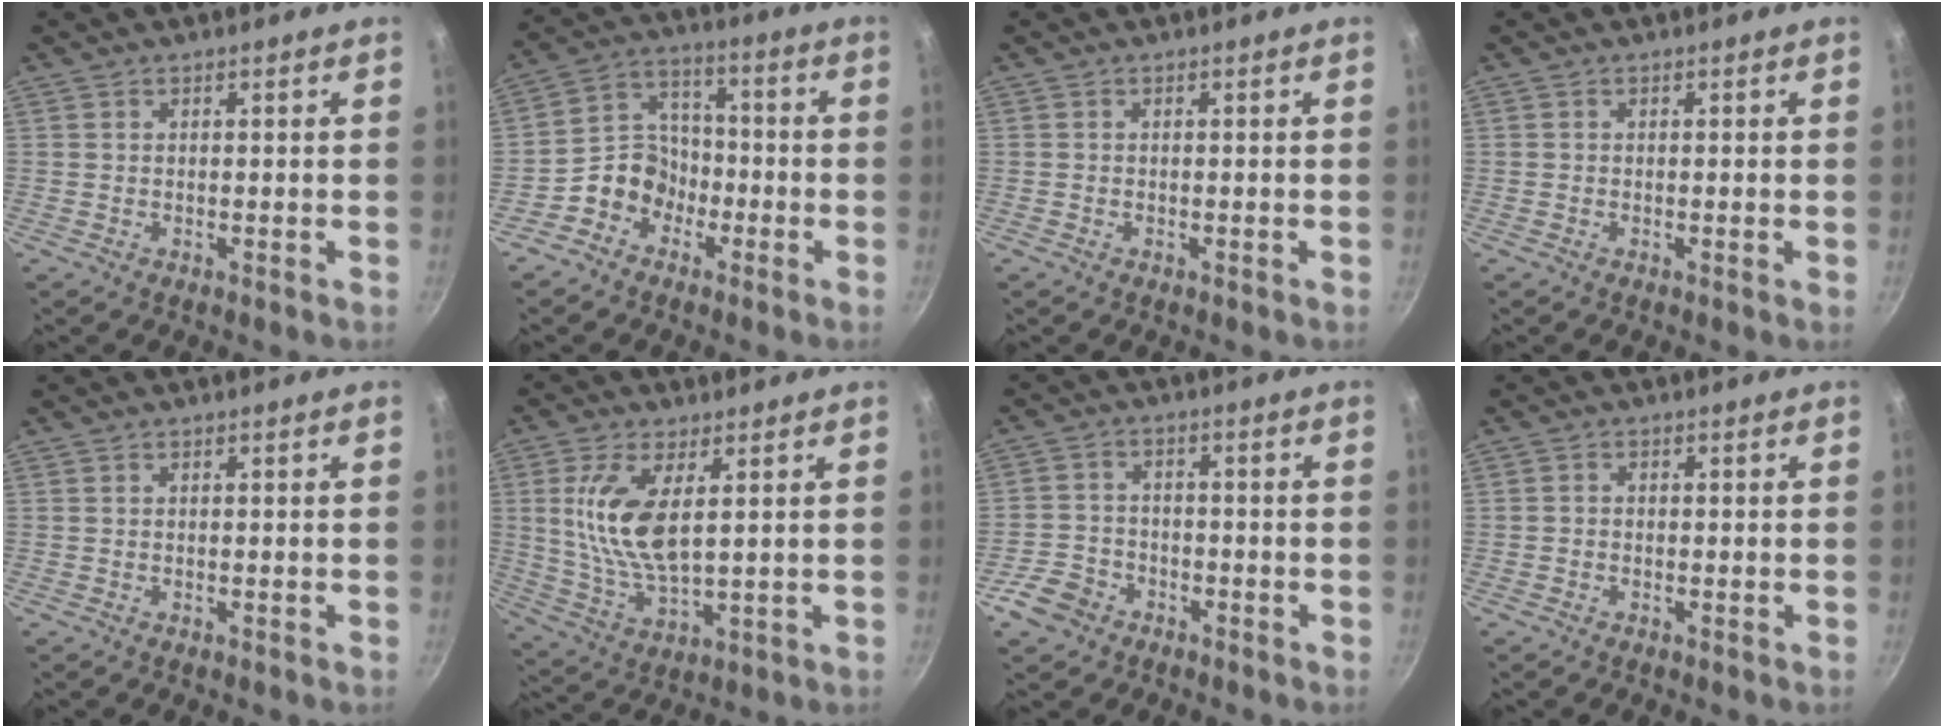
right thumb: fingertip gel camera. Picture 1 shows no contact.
{"total": 8.8, "force": [-4.3, 7.2, 3.0], "torque": [-0.008, 0.054, -0.090]}
{"total": 0.0}
{"total": 0.5, "force": [-0.1, 0.0, 0.5], "torque": [-0.009, -0.001, -0.004]}
{"total": 0.0}
{"total": 12.1, "force": [2.9, 5.3, 10.5], "torque": [-0.208, -0.016, 0.065]}
{"total": 6.3, "force": [-3.7, 4.6, 2.3], "torque": [-0.032, 0.034, -0.069]}
{"total": 0.9, "force": [-0.5, 0.7, 0.3], "torque": [-0.007, 0.003, -0.012]}